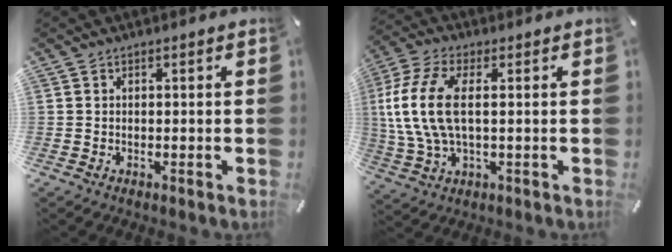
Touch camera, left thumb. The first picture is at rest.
{"total": 13.1, "force": [1.4, 6.3, 11.4], "torque": [-0.256, -0.010, 0.024]}